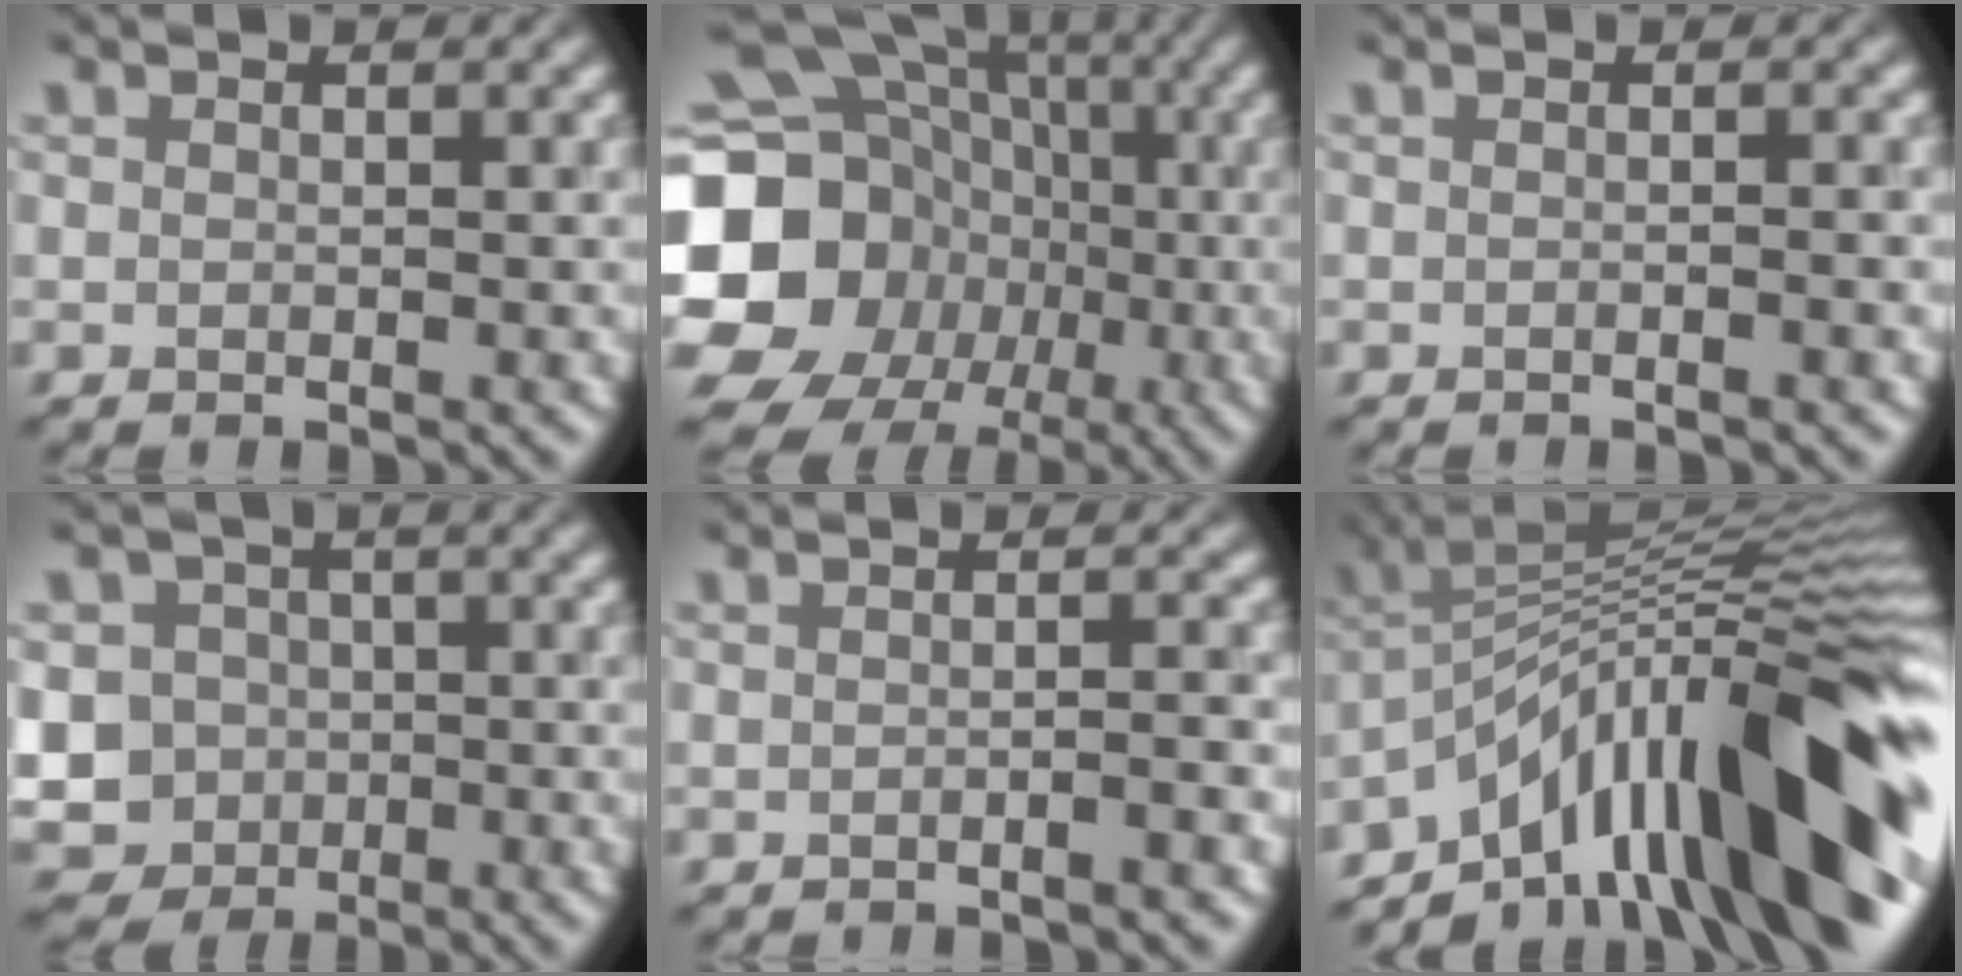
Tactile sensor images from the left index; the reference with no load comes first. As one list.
[{"total": 22.4, "force": [-3.2, 20.1, 9.4], "torque": [-0.190, -0.010, -0.093]}, {"total": 0.7, "force": [-0.4, -0.1, 0.5], "torque": [-0.011, 0.003, -0.007]}, {"total": 9.1, "force": [-2.4, 8.4, 2.8], "torque": [-0.065, 0.000, -0.074]}, {"total": 1.3, "force": [-0.9, 0.0, 1.0], "torque": [-0.014, 0.007, -0.016]}, {"total": 14.3, "force": [-5.8, 4.0, 12.5], "torque": [-0.194, 0.045, -0.099]}]